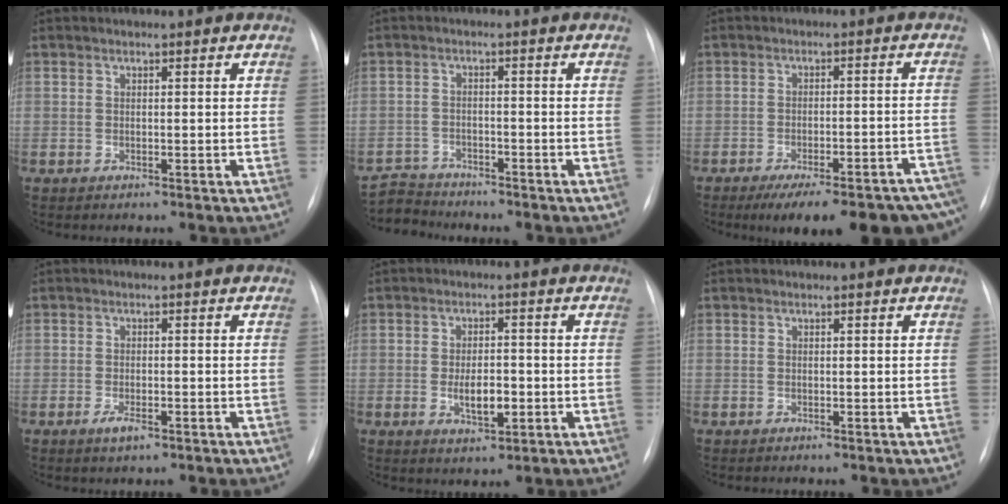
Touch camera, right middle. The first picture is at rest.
{"total": 4.7, "force": [-4.5, 0.9, -1.1], "torque": [0.022, -0.005, -0.083]}
{"total": 21.1, "force": [-16.5, 4.8, 12.2], "torque": [-0.104, 0.011, -0.205]}
{"total": 2.3, "force": [-1.2, 0.8, 1.7], "torque": [-0.034, -0.001, -0.020]}
{"total": 5.0, "force": [-1.2, 2.2, 4.3], "torque": [-0.074, -0.002, -0.015]}
{"total": 0.0}